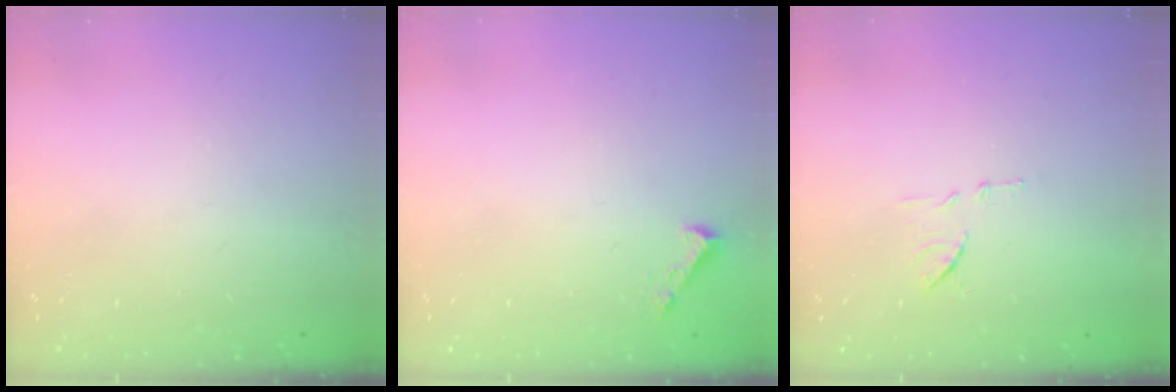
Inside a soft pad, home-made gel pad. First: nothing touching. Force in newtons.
{"total": 1.6, "press": 1.6, "slide": 0.1}
{"total": 8.2, "press": 8.2, "slide": 0.6}